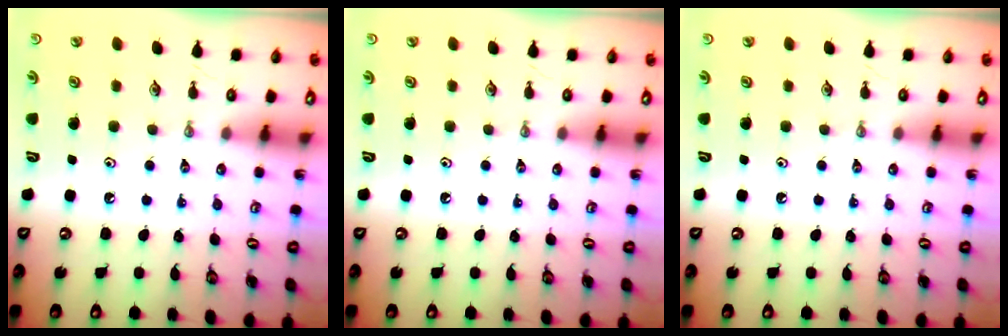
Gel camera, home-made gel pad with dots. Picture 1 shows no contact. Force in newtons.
{"total": 0.0}
{"total": 0.0}